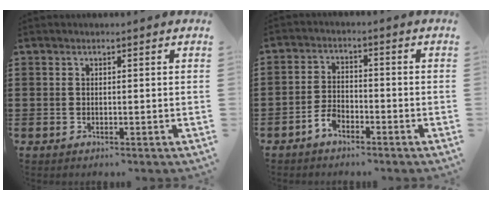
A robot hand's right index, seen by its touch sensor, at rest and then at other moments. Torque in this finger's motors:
{"motor_torque": [1.09, 1.04, 0.04, 0.02]}